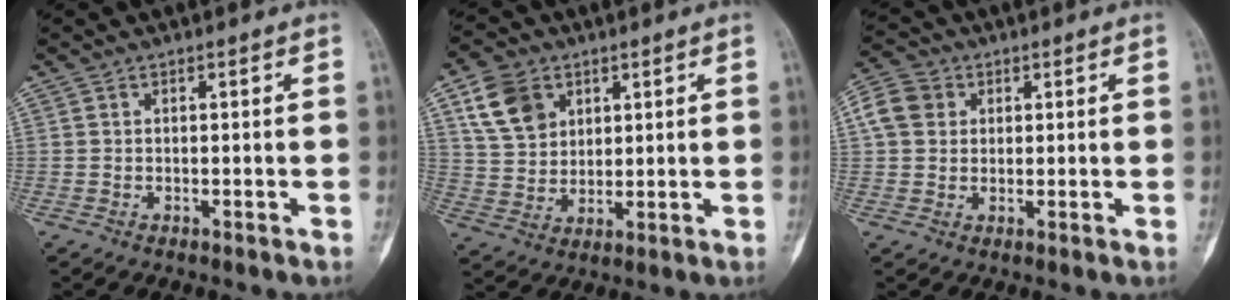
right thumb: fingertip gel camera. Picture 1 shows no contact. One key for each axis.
{"total": 10.1, "fx": 4.6, "fy": 7.6, "fz": 4.8, "tx": -0.070, "ty": -0.011, "tz": 0.094}
{"total": 6.8, "fx": 1.7, "fy": 5.8, "fz": 3.3, "tx": -0.055, "ty": 0.011, "tz": 0.027}